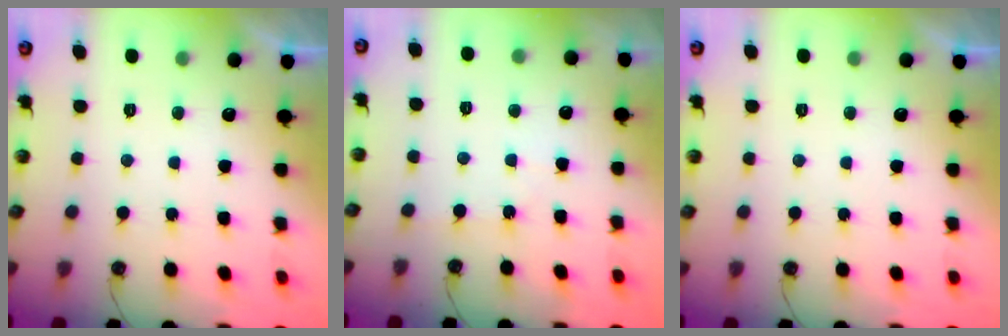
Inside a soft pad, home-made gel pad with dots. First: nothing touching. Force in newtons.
{"total": 2.5, "press": 2.5, "slide": 0.4}
{"total": 0.0}